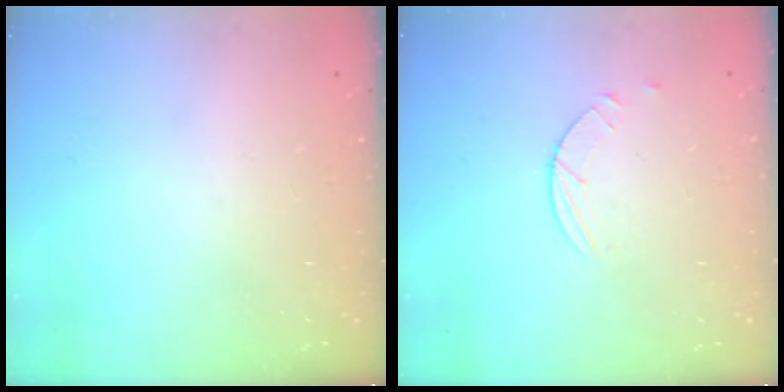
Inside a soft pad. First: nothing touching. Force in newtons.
{"total": 2.5, "press": 2.4, "slide": 0.3}